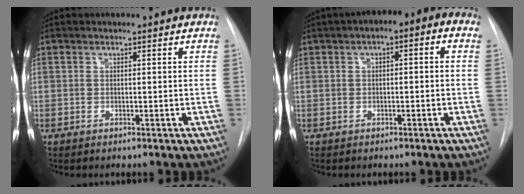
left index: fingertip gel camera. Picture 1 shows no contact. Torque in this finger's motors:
{"motor_torque": [-0.46, -1.68, -0.23, 0.15]}